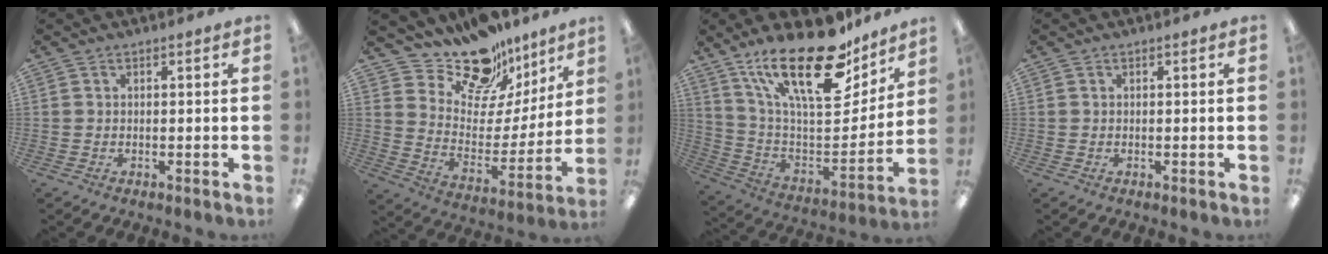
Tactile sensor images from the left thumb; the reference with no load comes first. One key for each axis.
{"total": 18.4, "fx": 14.3, "fy": 9.8, "fz": 6.1, "tx": -0.098, "ty": -0.110, "tz": 0.256}
{"total": 28.0, "fx": 18.3, "fy": 11.0, "fz": 18.2, "tx": -0.292, "ty": -0.107, "tz": 0.317}
{"total": 0.0}